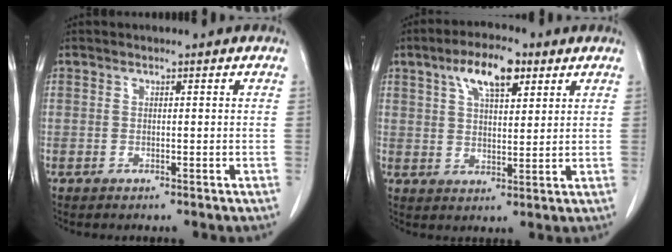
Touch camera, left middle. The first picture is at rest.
{"total": 8.1, "force": [4.4, 2.9, 6.2], "torque": [-0.114, 0.014, 0.076]}